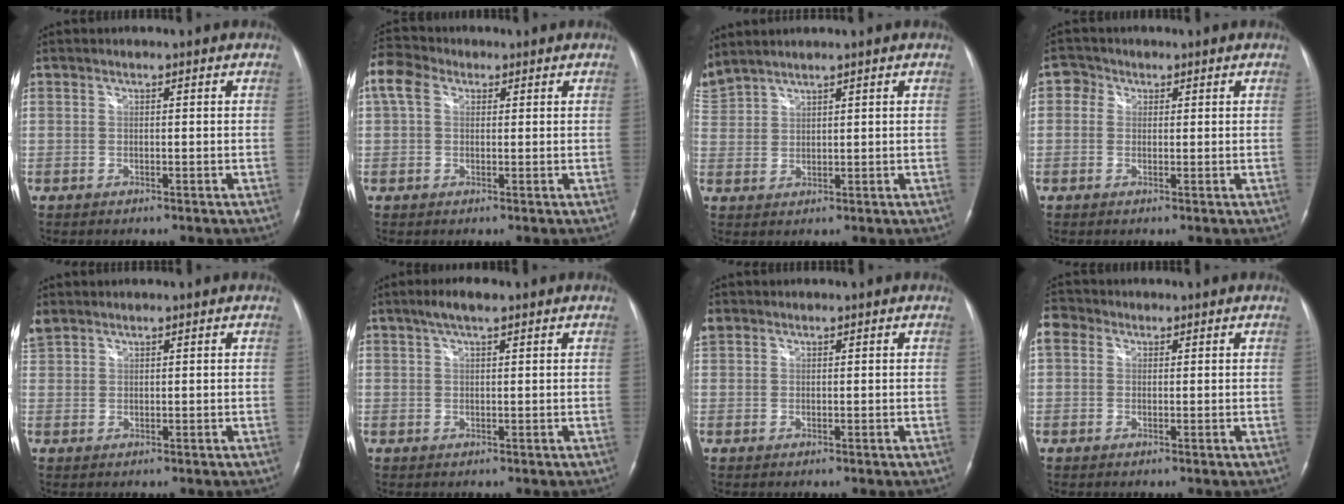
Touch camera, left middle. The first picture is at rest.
{"total": 9.2, "force": [3.8, 6.7, 5.2], "torque": [-0.134, 0.050, 0.069]}
{"total": 5.6, "force": [5.3, 0.4, 1.8], "torque": [-0.056, 0.024, 0.115]}
{"total": 2.3, "force": [0.8, 2.1, 0.7], "torque": [-0.011, 0.008, 0.009]}
{"total": 3.1, "force": [2.6, 1.5, 0.8], "torque": [-0.035, 0.021, 0.059]}
{"total": 2.7, "force": [2.0, 0.4, 1.7], "torque": [-0.040, 0.006, 0.038]}
{"total": 3.0, "force": [1.8, 2.3, 0.8], "torque": [-0.034, 0.021, 0.040]}
{"total": 3.8, "force": [1.5, 3.0, 1.7], "torque": [-0.049, 0.026, 0.030]}